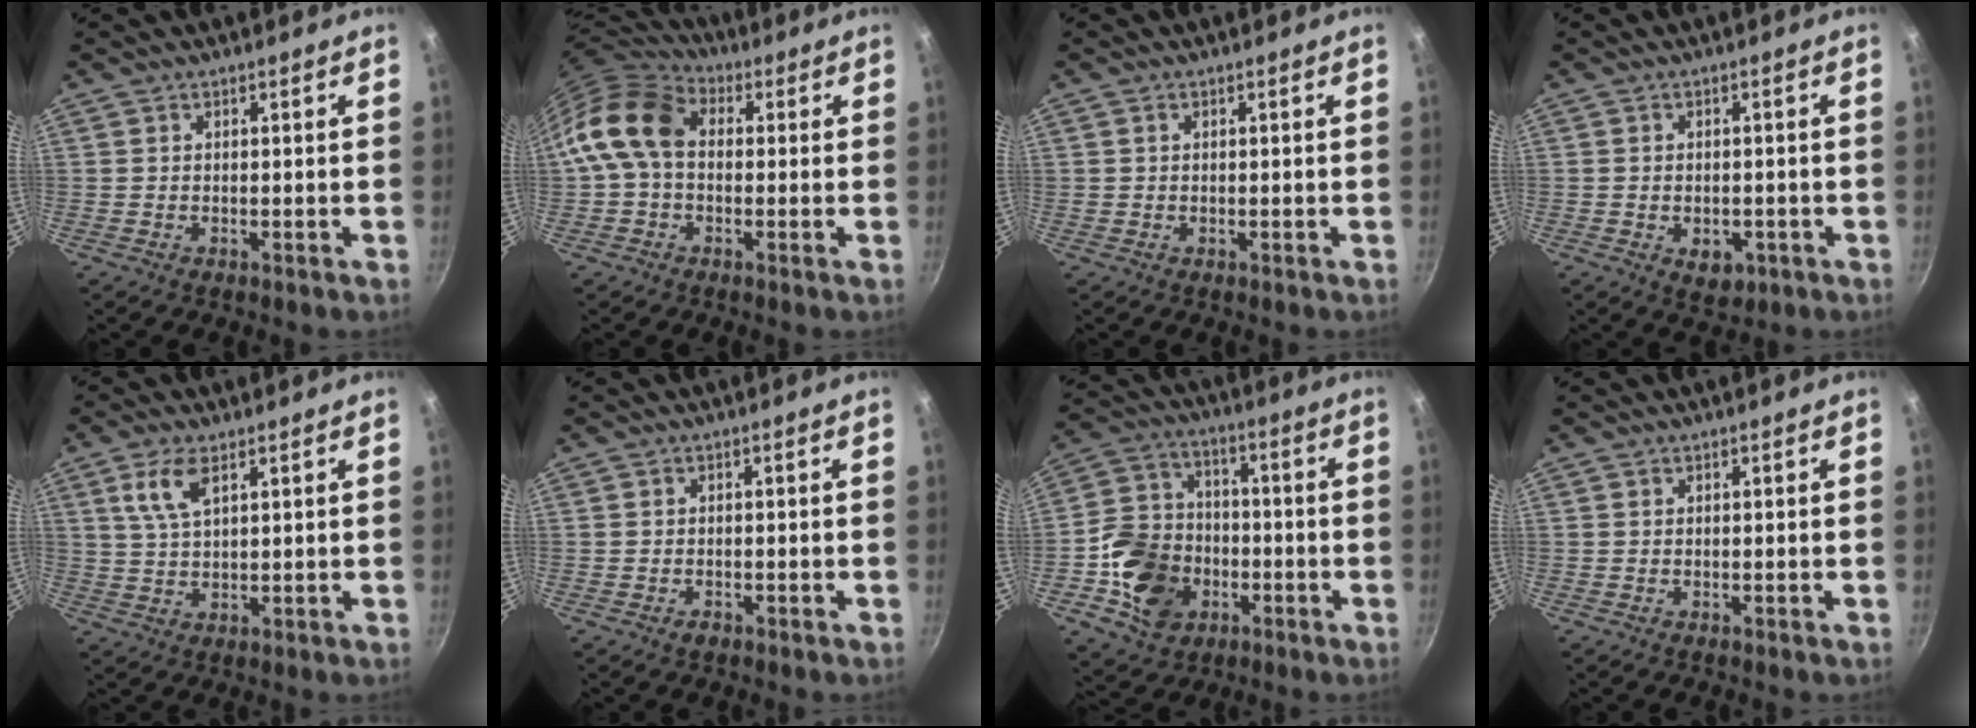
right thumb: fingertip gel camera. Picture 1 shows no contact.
{"total": 12.2, "force": [0.7, 8.8, 8.4], "torque": [-0.138, 0.029, -0.009]}
{"total": 0.6, "force": [0.3, 0.5, 0.3], "torque": [-0.005, 0.003, 0.005]}
{"total": 4.6, "force": [-1.5, 3.1, 3.0], "torque": [-0.034, 0.004, -0.011]}
{"total": 6.1, "force": [2.9, 2.6, 4.7], "torque": [-0.094, -0.006, 0.060]}
{"total": 1.3, "force": [-0.8, 0.8, 0.6], "torque": [-0.011, 0.005, -0.013]}
{"total": 15.4, "force": [-4.4, 12.4, 7.9], "torque": [-0.126, 0.040, -0.078]}
{"total": 0.0}